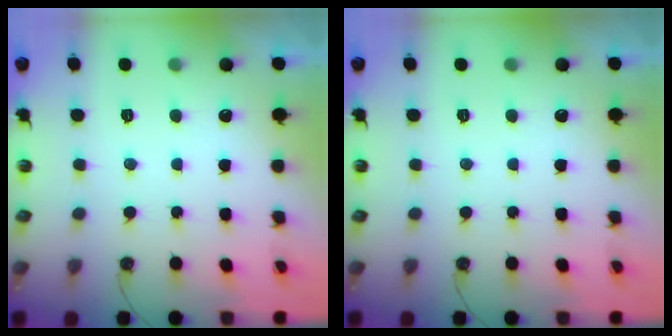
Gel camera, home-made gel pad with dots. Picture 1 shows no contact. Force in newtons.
{"total": 0.0}